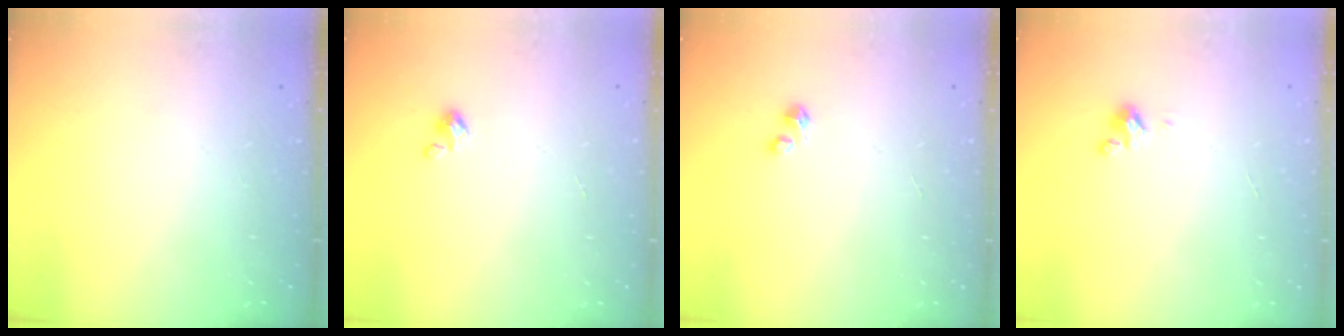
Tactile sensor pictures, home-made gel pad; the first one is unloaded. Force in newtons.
{"total": 2.5, "press": 2.5, "slide": 0.3}
{"total": 2.4, "press": 2.4, "slide": 0.1}
{"total": 2.4, "press": 2.4, "slide": 0.2}